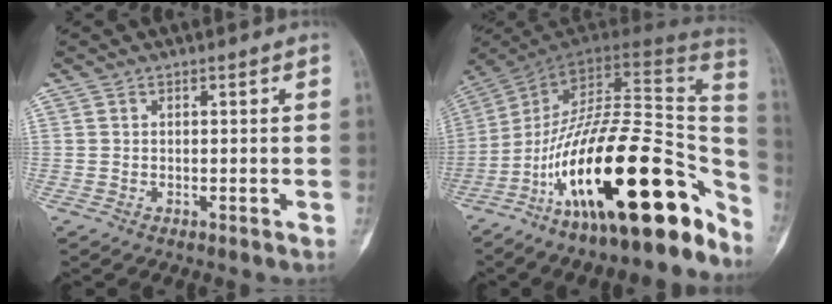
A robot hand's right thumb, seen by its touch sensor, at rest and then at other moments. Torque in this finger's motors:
{"motor_torque": [3.34, 1.66, 1.85, -0.92, 1.05]}